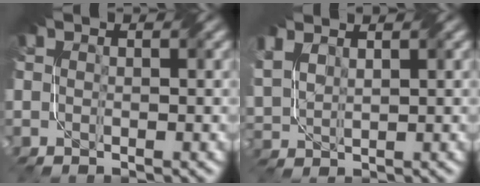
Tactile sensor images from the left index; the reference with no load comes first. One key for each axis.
{"total": 3.4, "fx": 2.5, "fy": 1.7, "fz": 1.7, "tx": -0.053, "ty": 0.008, "tz": 0.057}